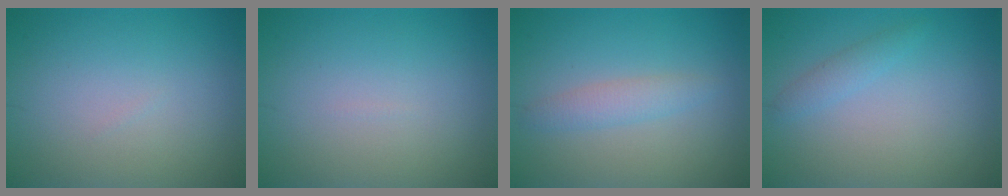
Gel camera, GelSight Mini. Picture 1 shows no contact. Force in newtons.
{"total": 0.0}
{"total": 2.0, "press": 2.0, "slide": 0.0}
{"total": 1.3, "press": 1.3, "slide": 0.0}